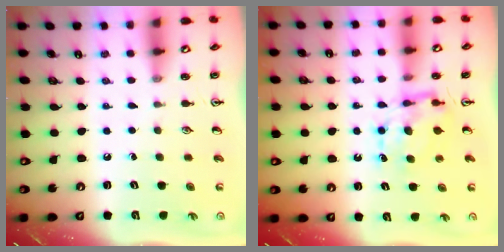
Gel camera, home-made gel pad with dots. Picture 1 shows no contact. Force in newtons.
{"total": 6.9, "press": 6.9, "slide": 0.2}